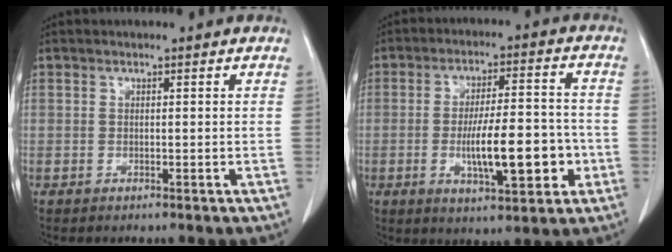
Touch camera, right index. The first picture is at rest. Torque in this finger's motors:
{"motor_torque": [0.56, -0.16, 0.65, 0.19]}